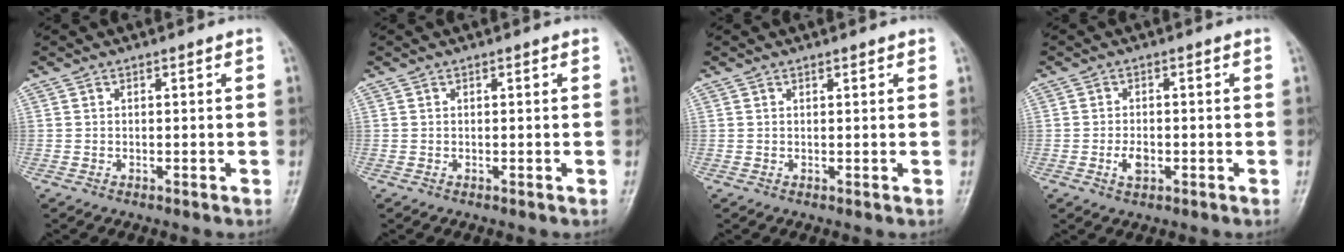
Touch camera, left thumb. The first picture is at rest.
{"total": 0.0}
{"total": 0.7, "force": [0.5, 0.3, 0.4], "torque": [-0.006, -0.002, 0.006]}
{"total": 3.0, "force": [-1.1, 1.8, 2.1], "torque": [-0.036, 0.002, -0.019]}